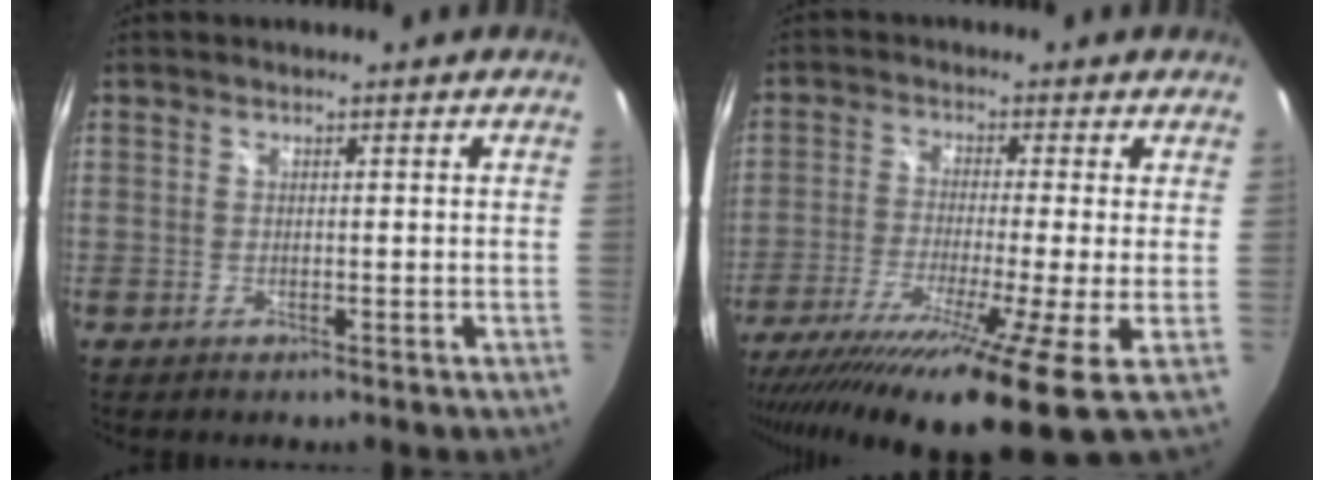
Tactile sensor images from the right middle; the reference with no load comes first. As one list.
[{"total": 17.8, "force": [-10.8, -0.1, 14.2], "torque": [-0.271, -0.081, -0.182]}]